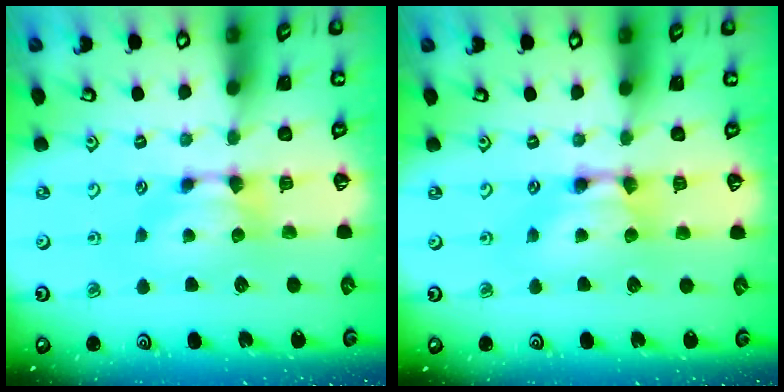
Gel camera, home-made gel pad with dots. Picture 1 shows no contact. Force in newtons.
{"total": 2.3, "press": 2.3, "slide": 0.0}